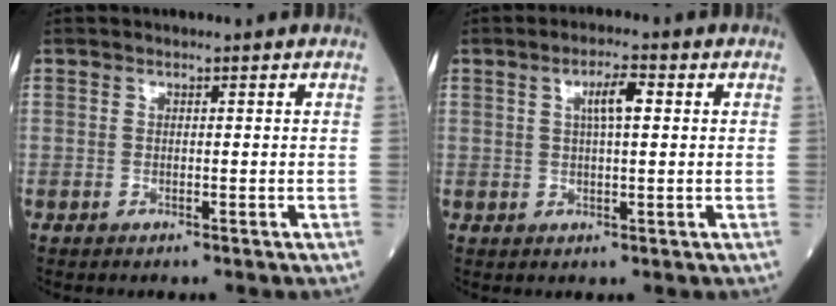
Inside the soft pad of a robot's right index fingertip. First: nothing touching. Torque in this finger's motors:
{"motor_torque": [0.08, 0.03, 0.07, 0.06]}